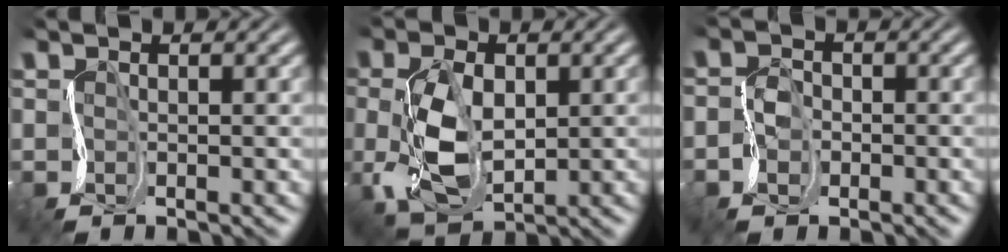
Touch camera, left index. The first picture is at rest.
{"total": 4.8, "force": [0.5, 3.3, 3.5], "torque": [-0.102, 0.004, 0.011]}
{"total": 1.3, "force": [-0.9, 1.0, 0.1], "torque": [-0.016, 0.009, -0.026]}